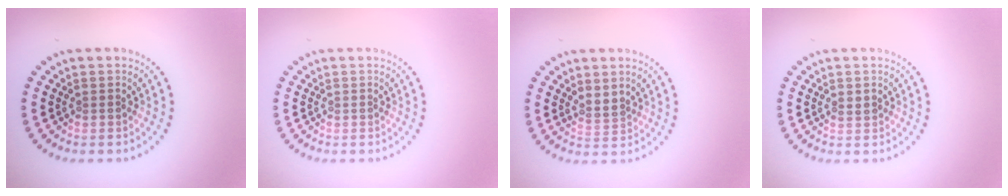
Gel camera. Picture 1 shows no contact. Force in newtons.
{"total": 0.0}
{"total": 1.6, "press": 1.3, "slide": 1.0}
{"total": 0.8, "press": 0.8, "slide": 0.1}